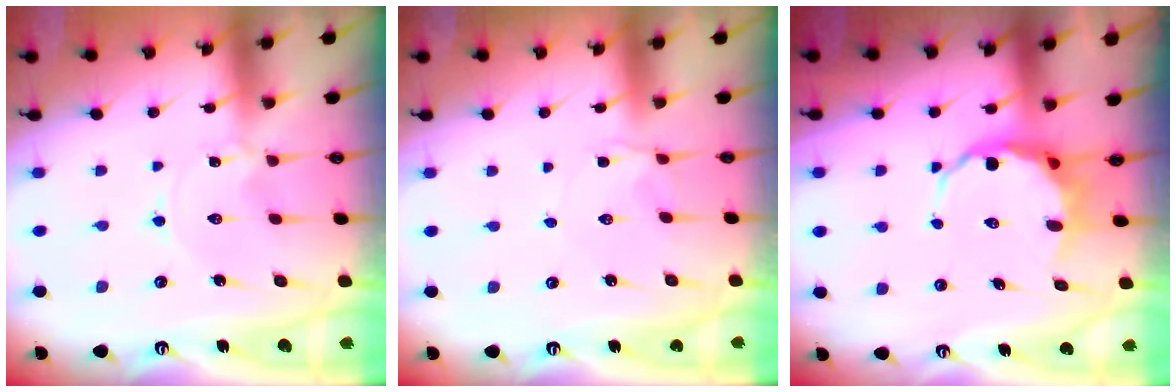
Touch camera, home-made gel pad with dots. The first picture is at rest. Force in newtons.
{"total": 3.1, "press": 3.0, "slide": 0.7}
{"total": 6.9, "press": 6.6, "slide": 1.7}